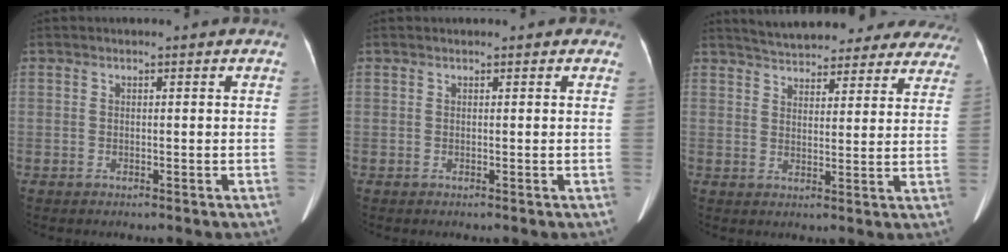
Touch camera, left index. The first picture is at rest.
{"total": 0.8, "force": [0.6, 0.5, 0.1], "torque": [-0.006, 0.009, 0.003]}
{"total": 23.6, "force": [21.4, 7.0, 6.9], "torque": [-0.109, -0.008, 0.260]}